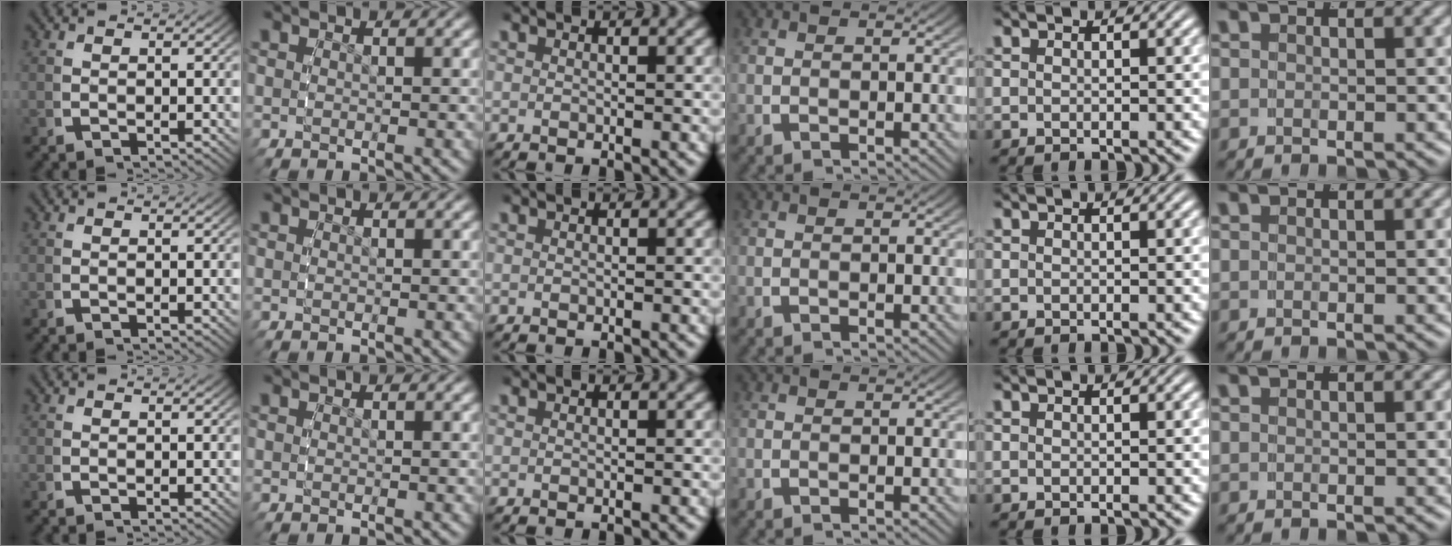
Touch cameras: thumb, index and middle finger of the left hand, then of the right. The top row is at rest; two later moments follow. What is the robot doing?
{"motion": "reach", "object": "pen bag"}